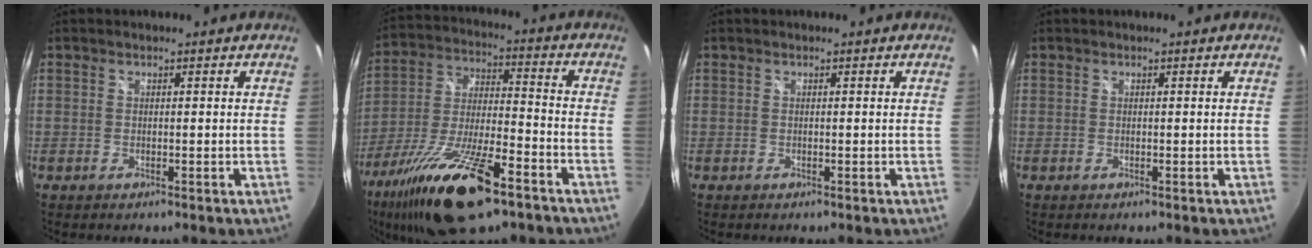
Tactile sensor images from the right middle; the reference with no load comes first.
{"total": 21.7, "force": [-13.3, 6.3, 15.9], "torque": [-0.314, -0.047, -0.238]}
{"total": 0.0}
{"total": 0.0}